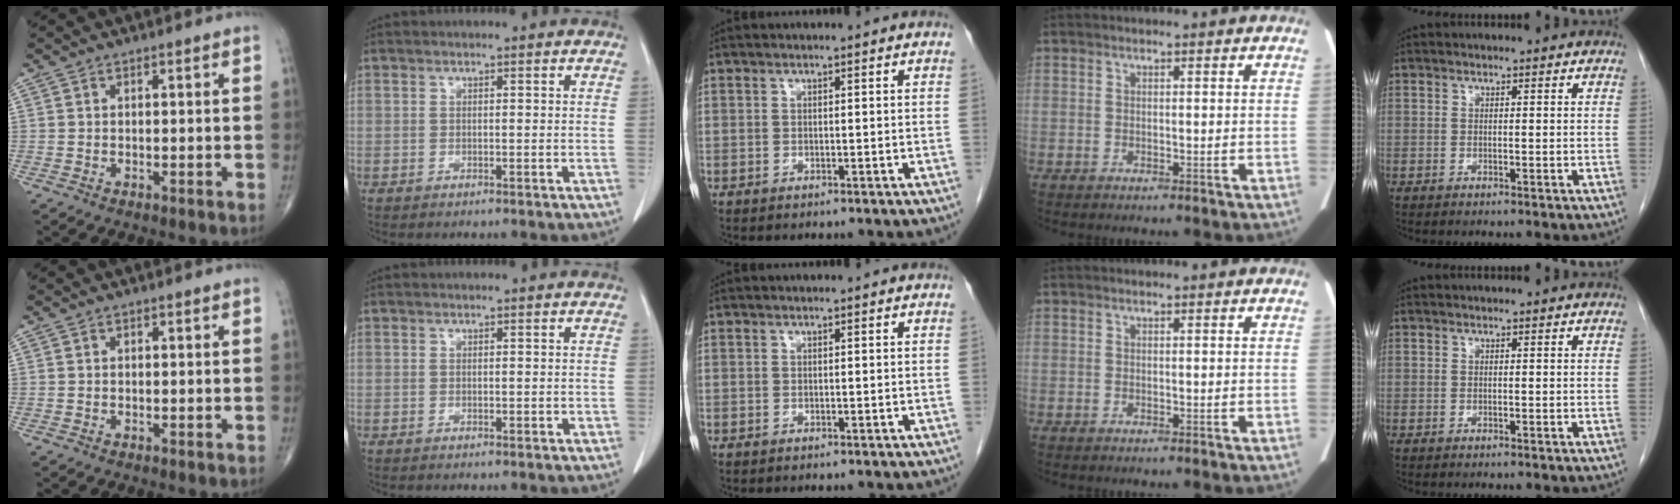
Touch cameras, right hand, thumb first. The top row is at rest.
{"index": {"total": 0.6, "force": [0.0, 0.5, 0.3], "torque": [0.001, 0.002, 0.000]}}